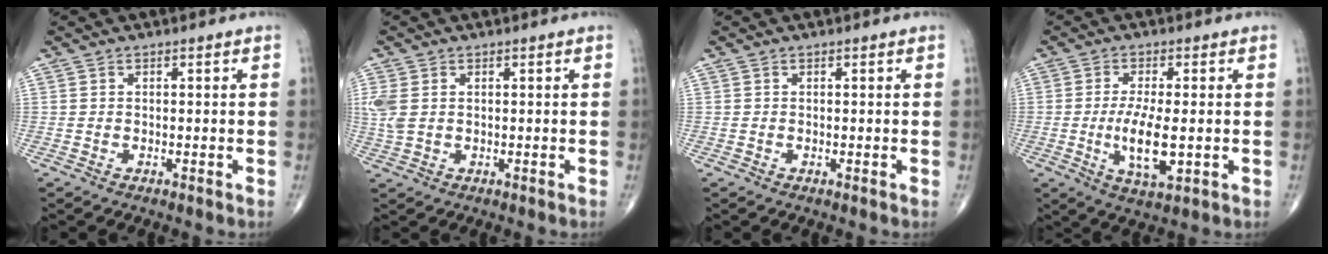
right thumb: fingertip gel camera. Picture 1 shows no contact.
{"total": 4.1, "force": [0.7, 2.7, 3.0], "torque": [-0.096, 0.006, 0.017]}
{"total": 0.0}
{"total": 8.6, "force": [-1.0, 2.9, 8.1], "torque": [-0.153, -0.018, -0.016]}